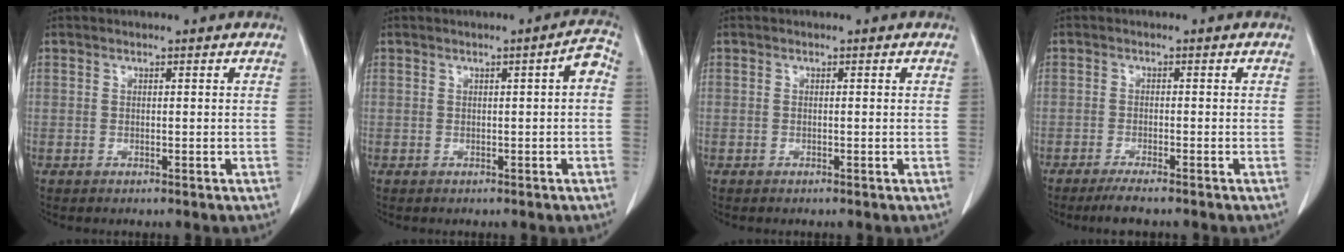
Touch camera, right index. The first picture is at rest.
{"total": 2.6, "force": [-0.1, 0.4, 2.5], "torque": [-0.025, 0.009, -0.004]}
{"total": 0.0}
{"total": 3.6, "force": [-3.0, 0.1, 2.0], "torque": [-0.034, -0.007, -0.050]}